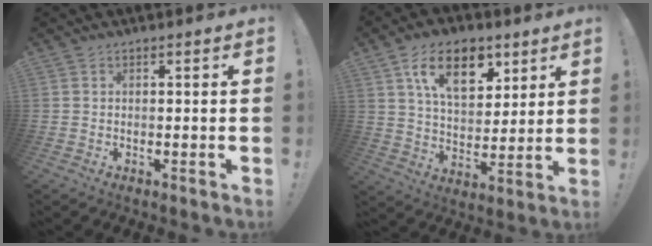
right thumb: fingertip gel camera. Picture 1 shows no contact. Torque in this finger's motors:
{"motor_torque": [1.59, 2.01, 0.22, 0.22, 0.14]}